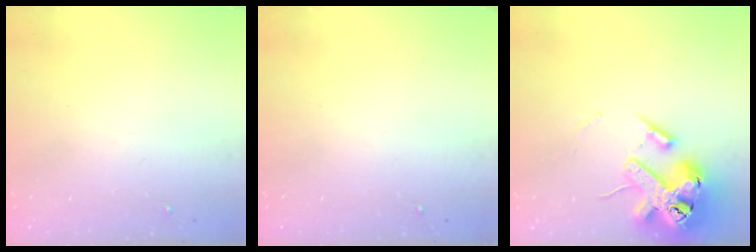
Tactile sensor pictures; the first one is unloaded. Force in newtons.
{"total": 0.0}
{"total": 18.6, "press": 18.4, "slide": 2.8}